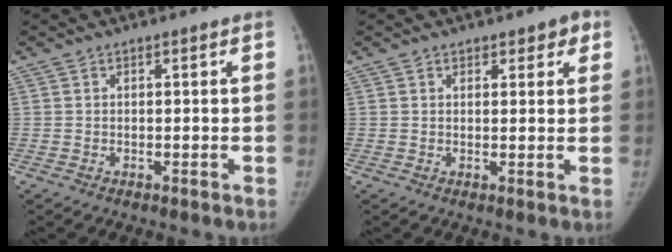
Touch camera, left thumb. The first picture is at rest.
{"total": 3.3, "force": [2.0, 2.1, 1.7], "torque": [0.011, -0.007, 0.024]}